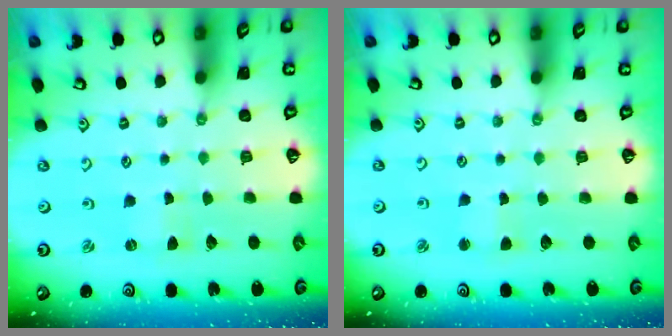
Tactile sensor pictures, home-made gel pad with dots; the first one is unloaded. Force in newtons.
{"total": 1.9, "press": 1.9, "slide": 0.3}